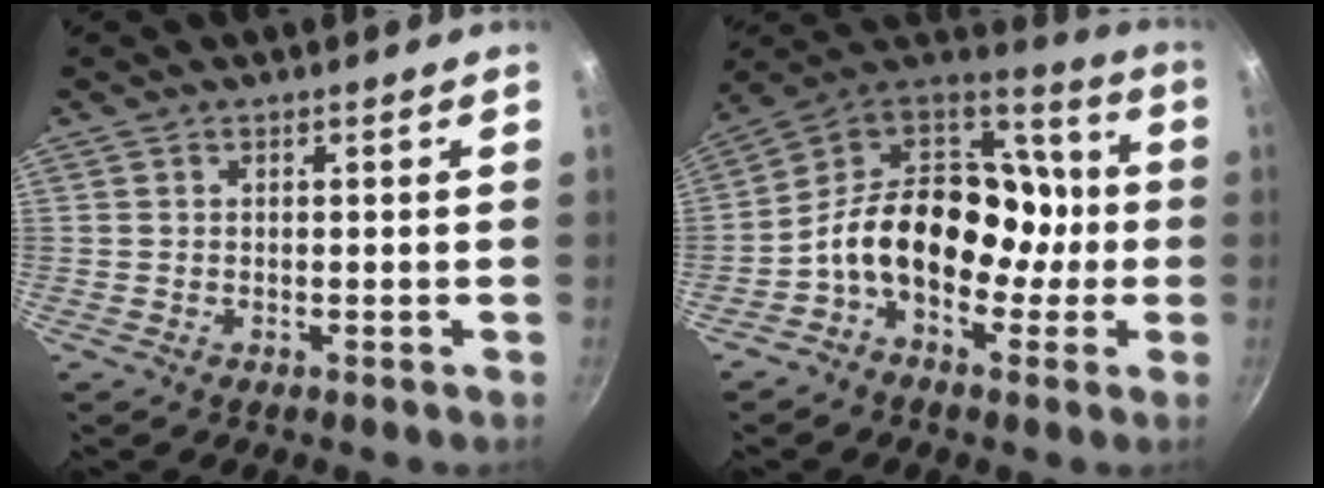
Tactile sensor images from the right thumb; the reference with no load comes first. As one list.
[{"total": 19.4, "force": [-3.1, 13.9, 13.1], "torque": [-0.163, 0.065, -0.069]}]